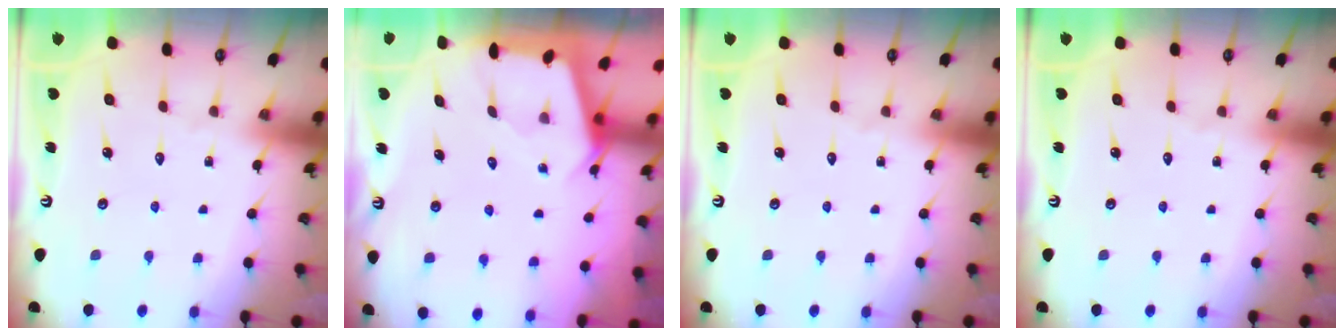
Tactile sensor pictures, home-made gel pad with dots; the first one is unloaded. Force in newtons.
{"total": 2.4, "press": 2.4, "slide": 0.3}
{"total": 0.0}
{"total": 0.0}